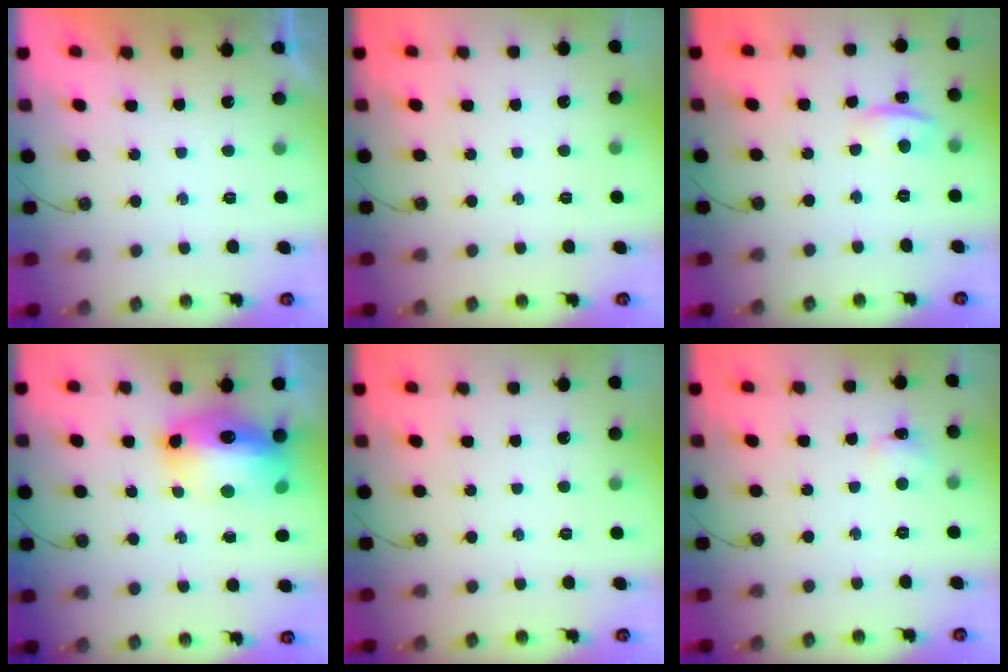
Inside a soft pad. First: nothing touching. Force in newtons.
{"total": 0.0}
{"total": 1.4, "press": 1.2, "slide": 0.7}
{"total": 16.7, "press": 16.6, "slide": 1.8}
{"total": 0.0}
{"total": 2.4, "press": 2.3, "slide": 0.5}